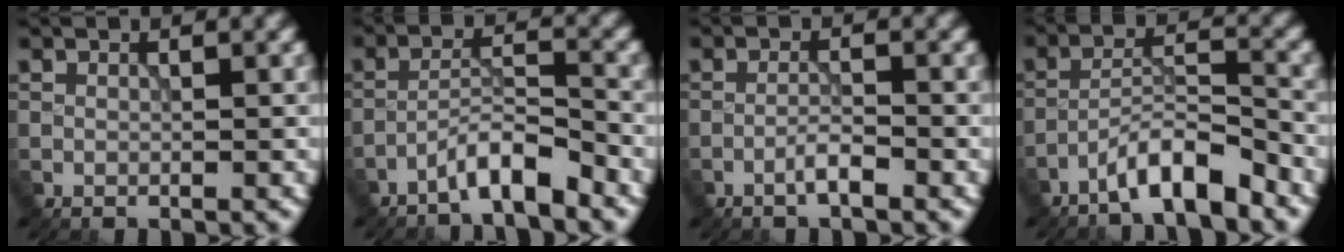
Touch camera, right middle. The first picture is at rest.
{"total": 3.8, "force": [-3.1, 0.4, 2.2], "torque": [-0.036, 0.012, -0.063]}
{"total": 1.7, "force": [-1.1, 0.2, 1.3], "torque": [-0.022, 0.007, -0.025]}
{"total": 5.0, "force": [-3.8, 0.8, 3.1], "torque": [-0.053, 0.011, -0.075]}